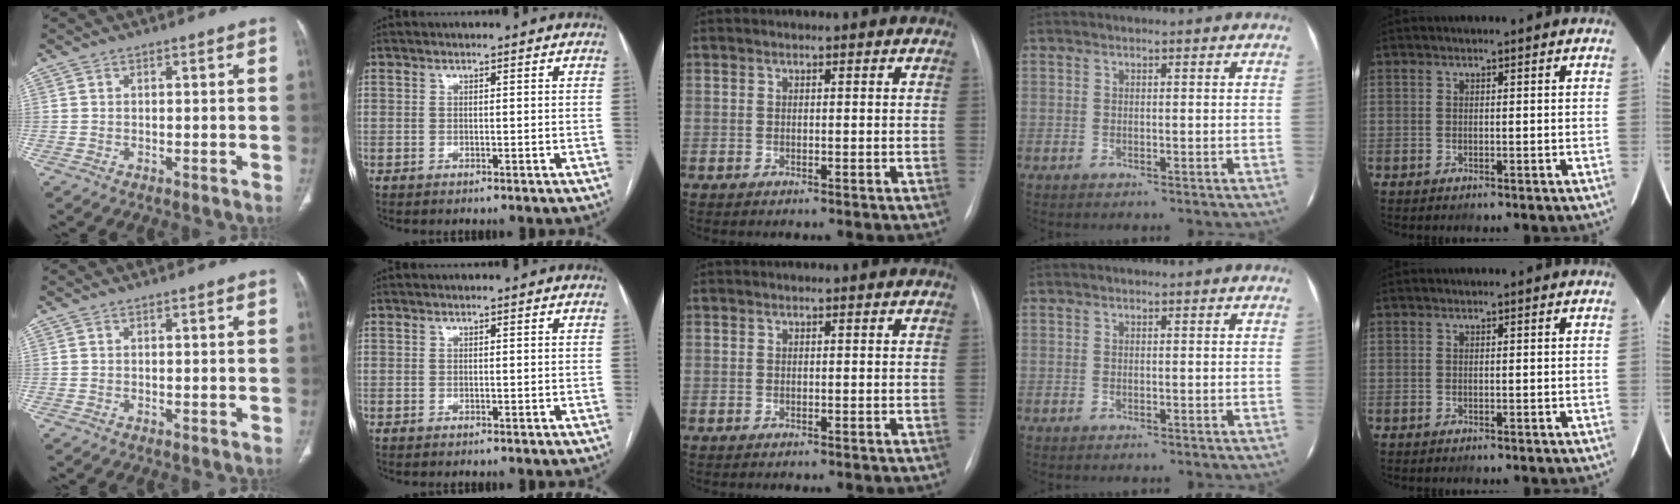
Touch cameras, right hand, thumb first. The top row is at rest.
{}